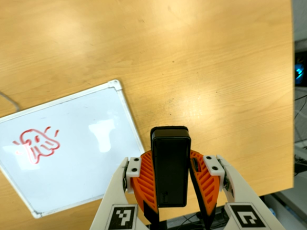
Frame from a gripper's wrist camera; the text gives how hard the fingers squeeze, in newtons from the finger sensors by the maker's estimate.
{"total": 7.8, "left": 6.4, "right": 9.2}